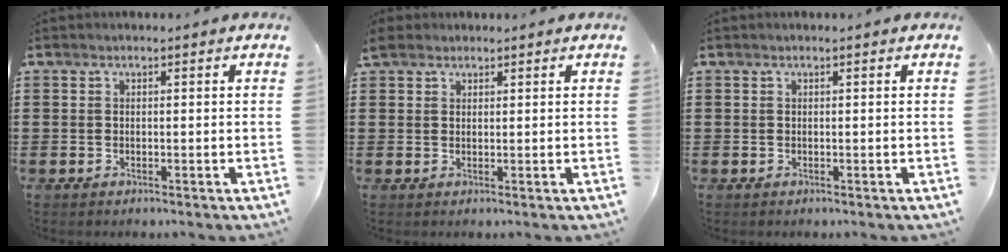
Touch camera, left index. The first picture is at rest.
{"total": 2.7, "force": [2.2, 1.4, 0.8], "torque": [-0.022, 0.008, 0.042]}
{"total": 0.0}